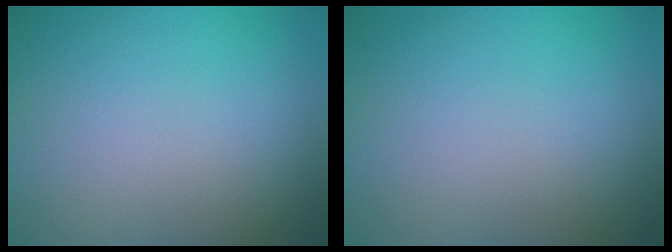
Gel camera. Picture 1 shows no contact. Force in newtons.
{"total": 0.0}